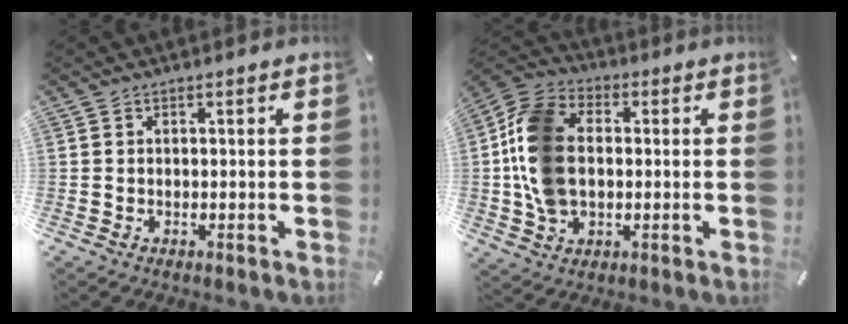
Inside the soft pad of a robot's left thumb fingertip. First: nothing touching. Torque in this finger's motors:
{"motor_torque": [0.39, 0.93, 0.48, -0.12, 0.68]}